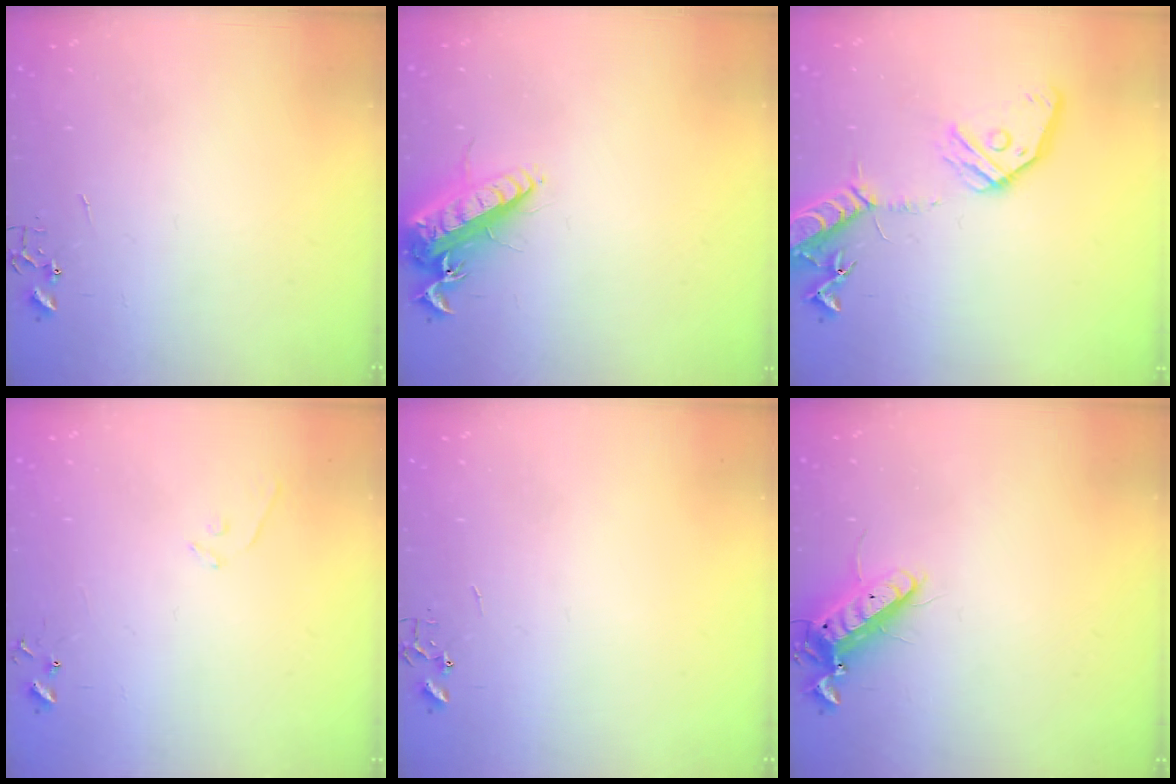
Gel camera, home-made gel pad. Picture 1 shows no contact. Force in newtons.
{"total": 15.9, "press": 15.5, "slide": 3.3}
{"total": 16.6, "press": 16.2, "slide": 3.2}
{"total": 5.3, "press": 5.3, "slide": 0.4}
{"total": 0.0}
{"total": 11.9, "press": 11.7, "slide": 2.2}